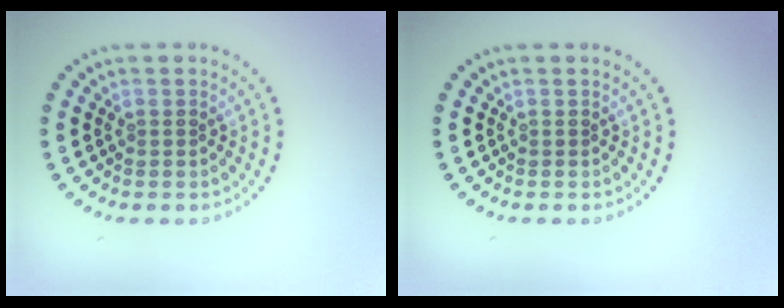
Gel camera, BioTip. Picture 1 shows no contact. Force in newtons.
{"total": 0.0}